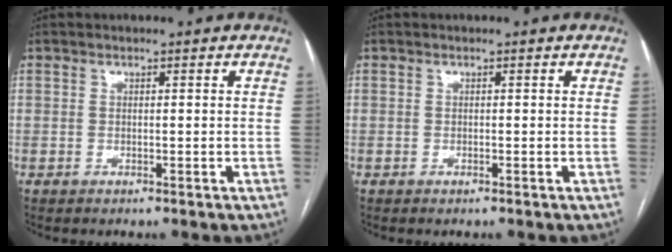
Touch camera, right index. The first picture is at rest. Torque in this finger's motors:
{"motor_torque": [-0.04, -0.02, 0.02, 0.01]}